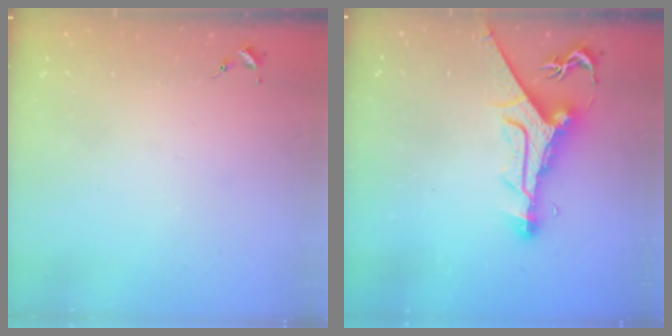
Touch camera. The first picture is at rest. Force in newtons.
{"total": 12.6, "press": 12.5, "slide": 1.4}